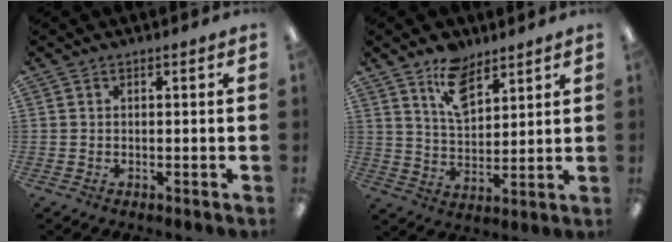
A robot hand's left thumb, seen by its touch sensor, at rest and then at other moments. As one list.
[{"total": 10.5, "force": [7.0, 5.6, 5.4], "torque": [-0.087, -0.029, 0.125]}]